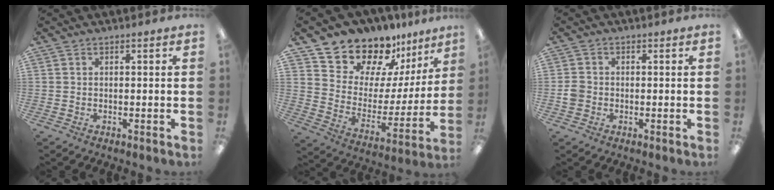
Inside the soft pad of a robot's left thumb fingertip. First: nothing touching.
{"total": 14.6, "force": [13.2, 6.2, 1.1], "torque": [-0.049, -0.128, 0.245]}
{"total": 2.6, "force": [-0.7, 2.4, 0.8], "torque": [-0.013, 0.004, -0.014]}